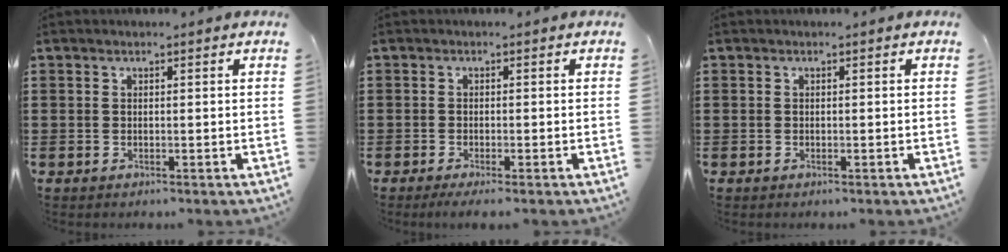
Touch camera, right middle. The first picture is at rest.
{"total": 1.0, "force": [-0.6, -0.1, 0.8], "torque": [-0.012, -0.005, -0.010]}
{"total": 0.0}